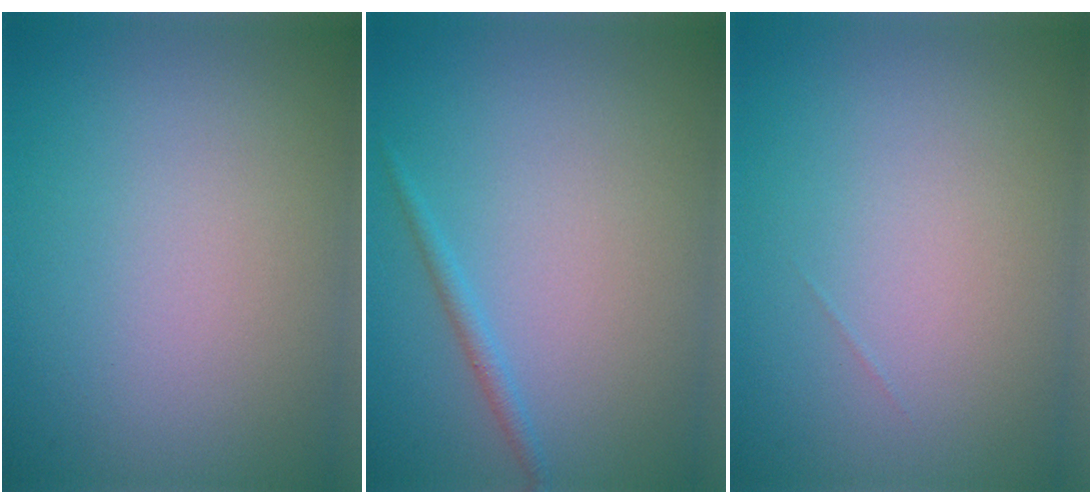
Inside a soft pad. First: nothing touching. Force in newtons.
{"total": 1.1, "press": 1.0, "slide": 0.1}
{"total": 0.0}